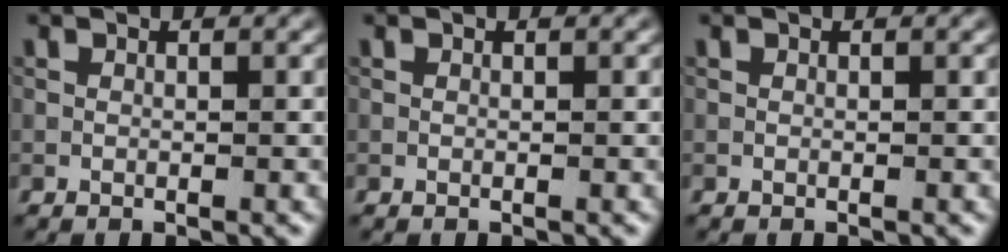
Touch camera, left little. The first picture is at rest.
{"total": 0.0}
{"total": 0.0}